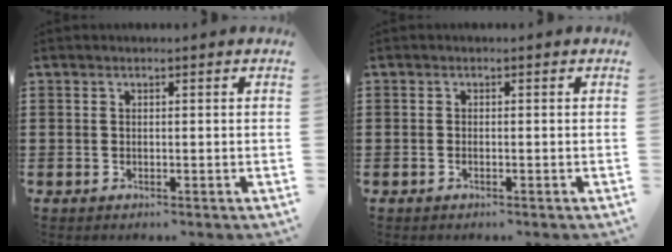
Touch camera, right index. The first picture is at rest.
{"total": 0.5, "force": [-0.3, -0.1, 0.5], "torque": [-0.010, -0.008, -0.003]}